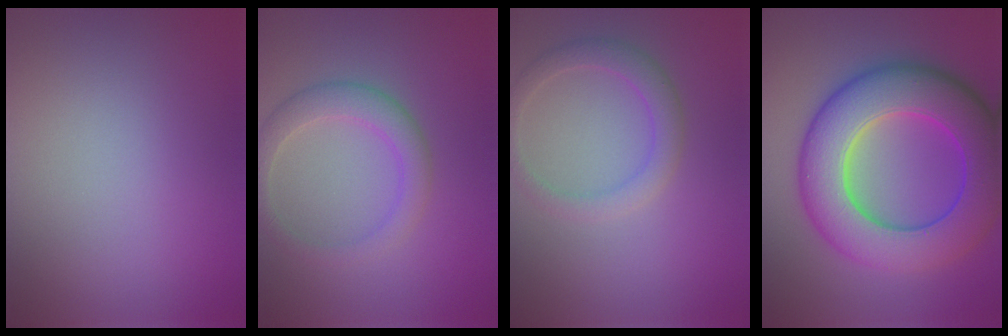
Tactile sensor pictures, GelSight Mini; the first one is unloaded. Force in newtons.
{"total": 3.0, "press": 3.0, "slide": 0.0}
{"total": 2.3, "press": 2.3, "slide": 0.2}
{"total": 10.8, "press": 10.8, "slide": 0.1}